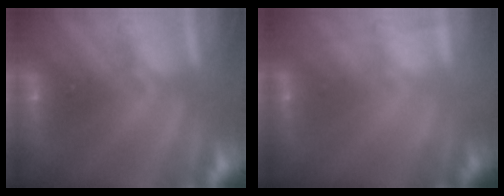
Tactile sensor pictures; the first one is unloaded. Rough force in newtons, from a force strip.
{"total": 2.2}